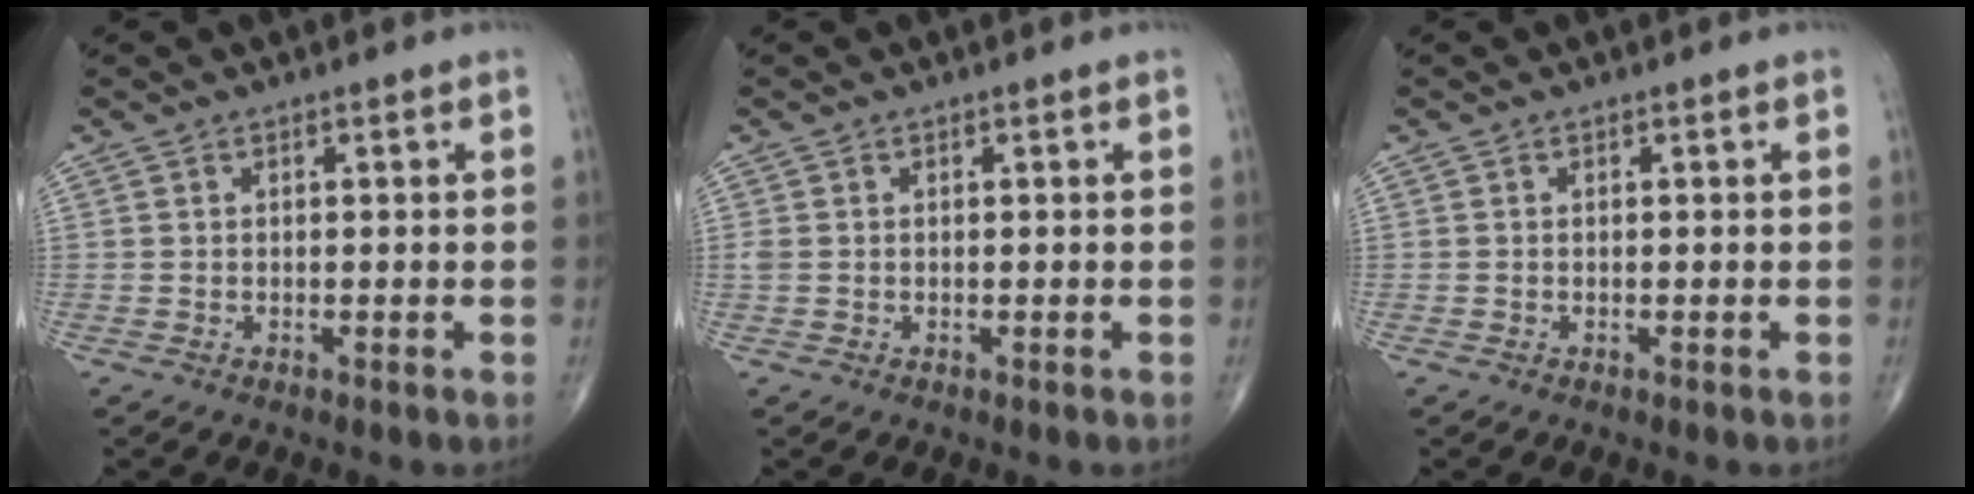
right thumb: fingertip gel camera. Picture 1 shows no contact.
{"total": 1.1, "force": [0.0, 0.8, 0.7], "torque": [-0.022, 0.002, 0.001]}
{"total": 0.0}